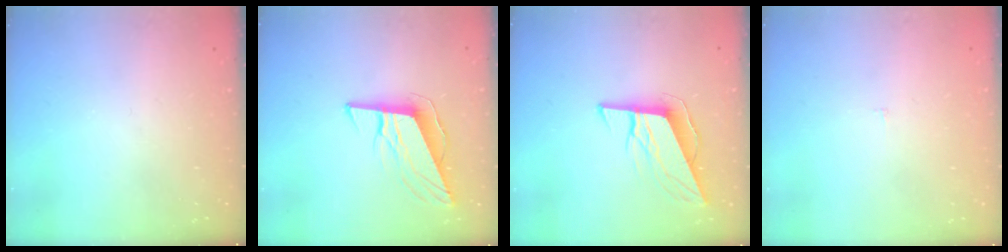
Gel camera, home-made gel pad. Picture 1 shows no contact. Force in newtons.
{"total": 10.7, "press": 10.2, "slide": 3.3}
{"total": 9.9, "press": 9.5, "slide": 2.7}
{"total": 1.8, "press": 1.8, "slide": 0.1}